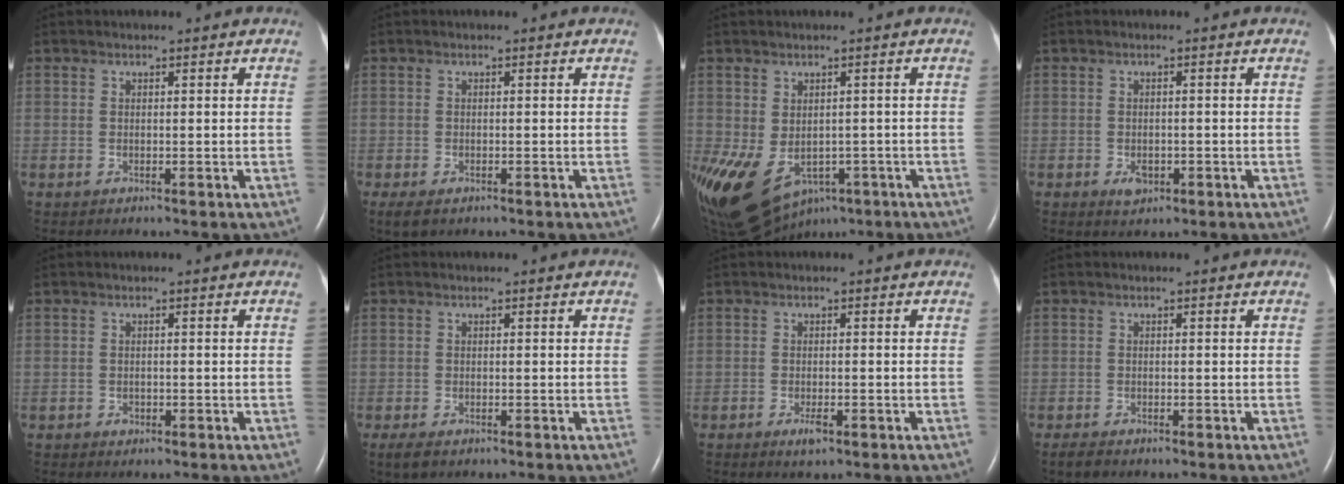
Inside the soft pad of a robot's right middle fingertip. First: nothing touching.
{"total": 3.0, "force": [-1.8, 1.7, 1.7], "torque": [-0.031, -0.008, -0.024]}
{"total": 15.4, "force": [-7.3, 10.1, 9.0], "torque": [-0.207, -0.015, -0.096]}
{"total": 2.1, "force": [-0.9, 1.4, 1.3], "torque": [-0.022, 0.000, -0.006]}
{"total": 0.8, "force": [-0.4, 0.6, 0.3], "torque": [-0.006, 0.002, -0.005]}
{"total": 2.4, "force": [-1.5, 1.1, 1.4], "torque": [-0.029, -0.005, -0.020]}
{"total": 1.8, "force": [-1.0, 0.5, 1.4], "torque": [-0.027, -0.002, -0.015]}
{"total": 1.5, "force": [-1.2, 0.6, 0.7], "torque": [-0.019, -0.003, -0.016]}